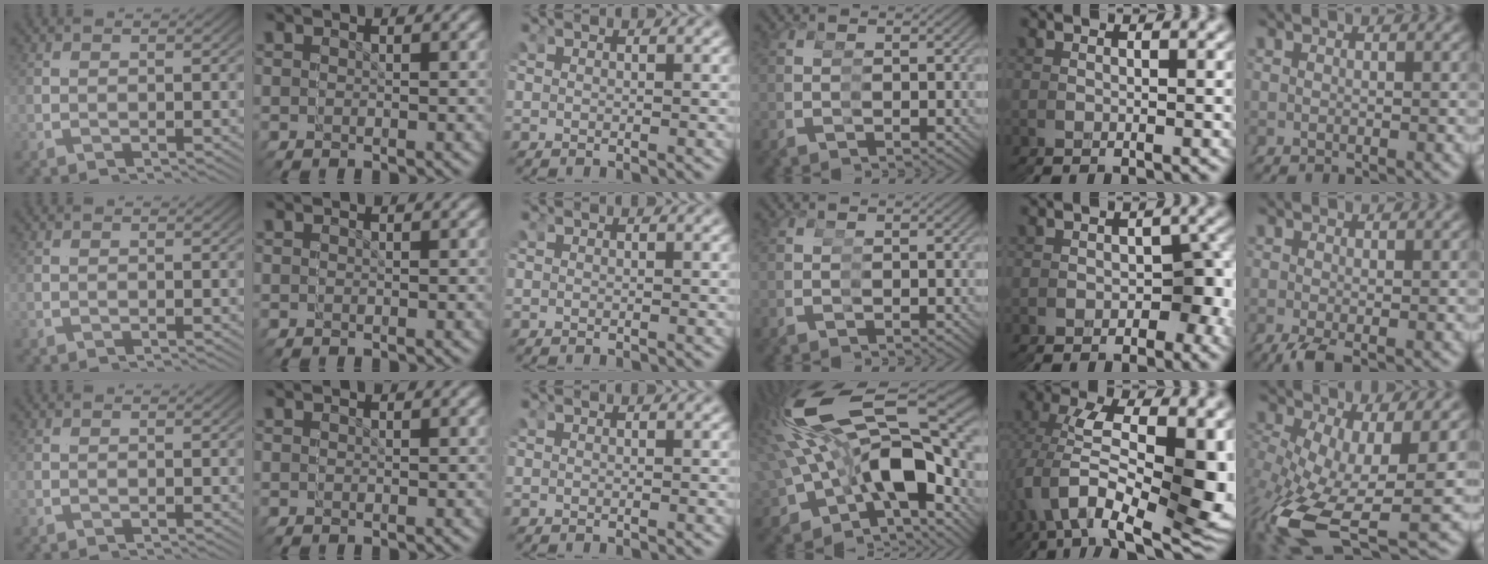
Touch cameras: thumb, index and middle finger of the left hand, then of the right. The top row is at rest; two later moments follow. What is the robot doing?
{"motion": "grasp_and_lifting", "object": "stress ball aka squeeze ball"}